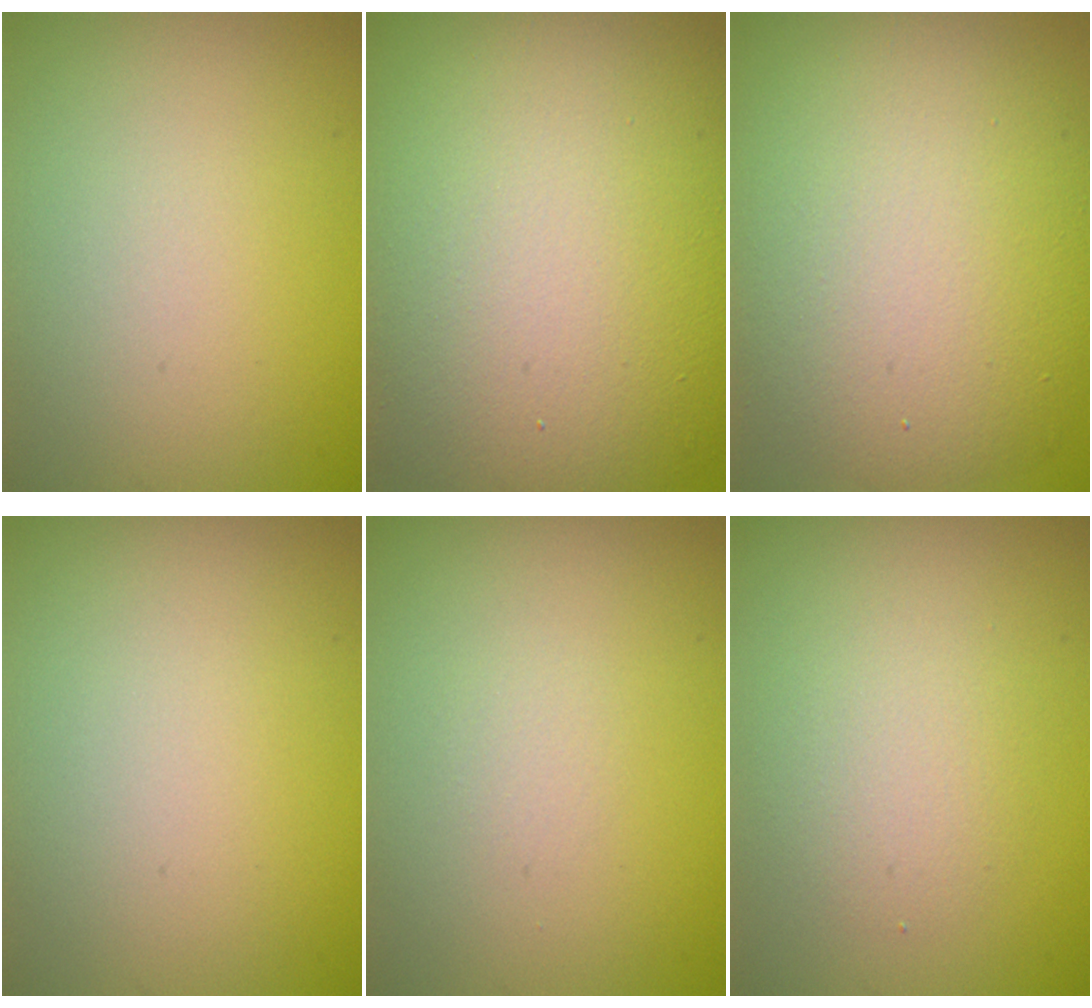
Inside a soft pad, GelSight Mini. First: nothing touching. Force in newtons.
{"total": 16.4, "press": 16.4, "slide": 0.7}
{"total": 10.7, "press": 10.6, "slide": 0.8}
{"total": 0.0}
{"total": 0.5, "press": 0.5, "slide": 0.1}
{"total": 2.3, "press": 2.3, "slide": 0.1}